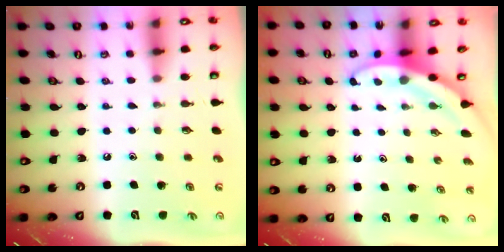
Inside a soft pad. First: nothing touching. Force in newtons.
{"total": 3.3, "press": 3.3, "slide": 0.1}